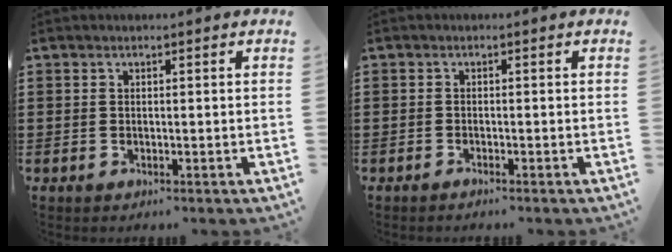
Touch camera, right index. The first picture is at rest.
{"total": 0.8, "force": [-0.8, 0.0, 0.1], "torque": [-0.004, -0.002, -0.016]}